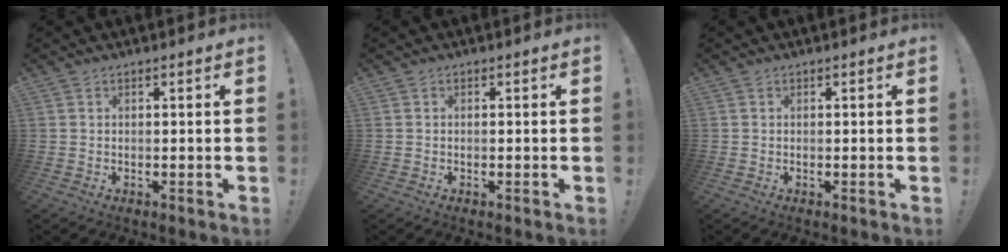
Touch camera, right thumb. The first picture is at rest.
{"total": 0.0}
{"total": 0.0}